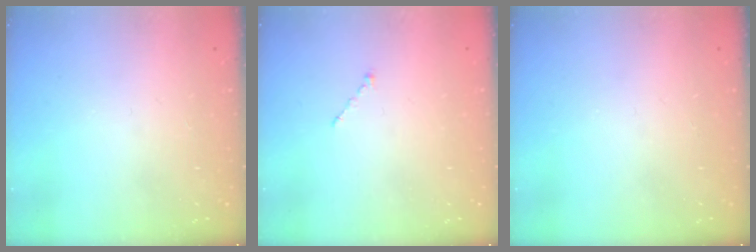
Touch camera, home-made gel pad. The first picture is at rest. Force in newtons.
{"total": 1.0, "press": 0.9, "slide": 0.3}
{"total": 0.0}